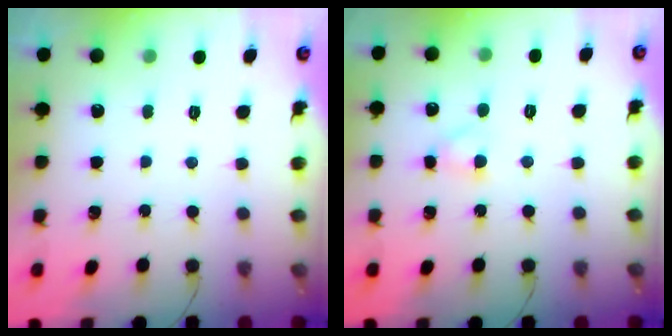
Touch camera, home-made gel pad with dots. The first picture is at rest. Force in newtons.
{"total": 2.6, "press": 2.3, "slide": 1.2}